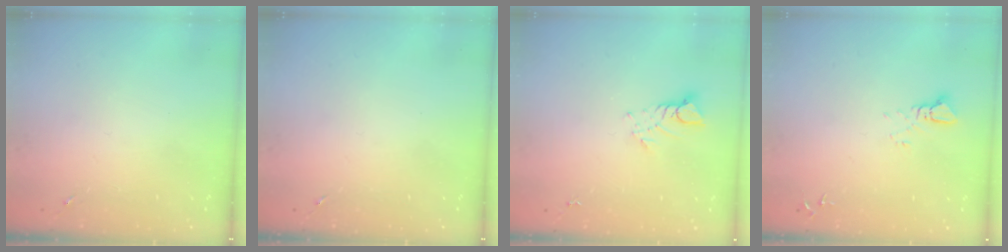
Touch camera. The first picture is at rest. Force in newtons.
{"total": 0.0}
{"total": 5.1, "press": 5.0, "slide": 0.3}
{"total": 2.5, "press": 2.5, "slide": 0.1}